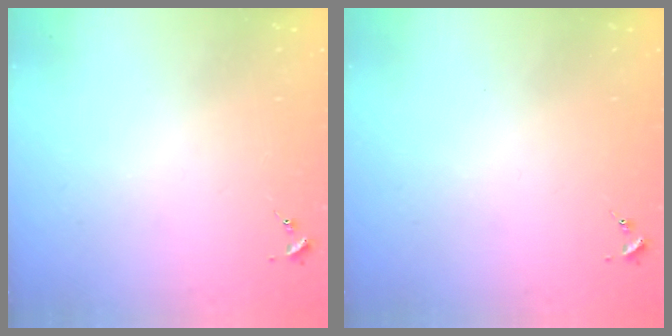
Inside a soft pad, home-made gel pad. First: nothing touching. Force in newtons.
{"total": 0.0}